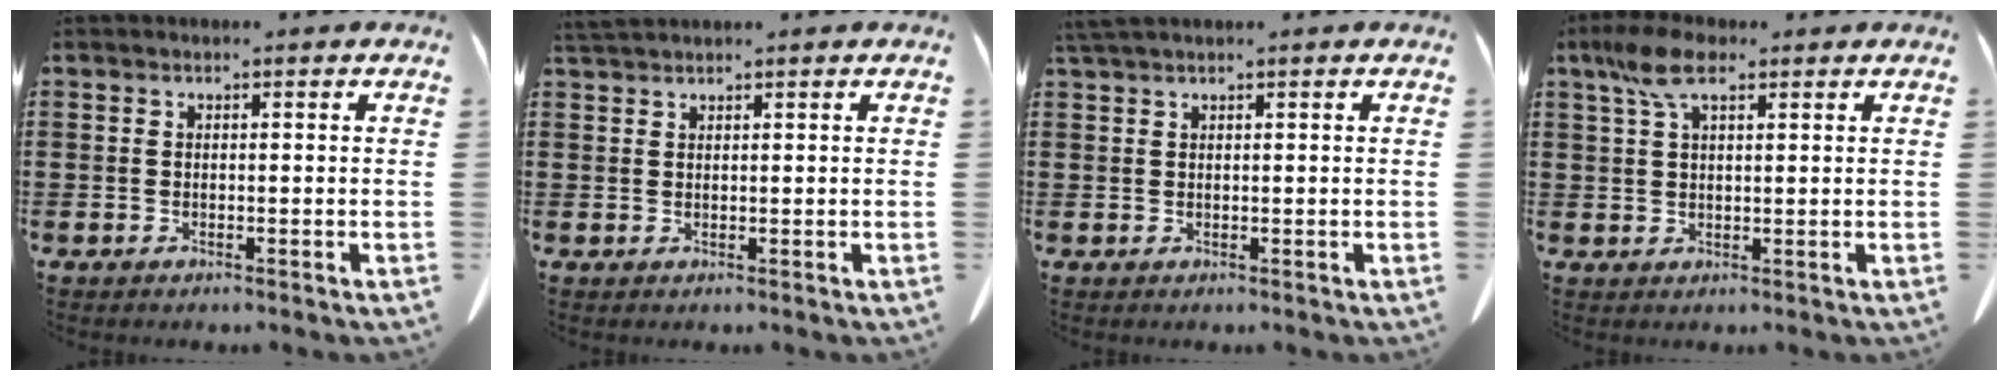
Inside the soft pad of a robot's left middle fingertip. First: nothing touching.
{"total": 1.6, "force": [1.5, 0.1, 0.6], "torque": [-0.015, -0.001, 0.031]}
{"total": 1.3, "force": [1.1, -0.1, 0.7], "torque": [-0.016, -0.002, 0.022]}
{"total": 6.3, "force": [3.2, 2.3, 4.9], "torque": [-0.111, 0.007, 0.056]}